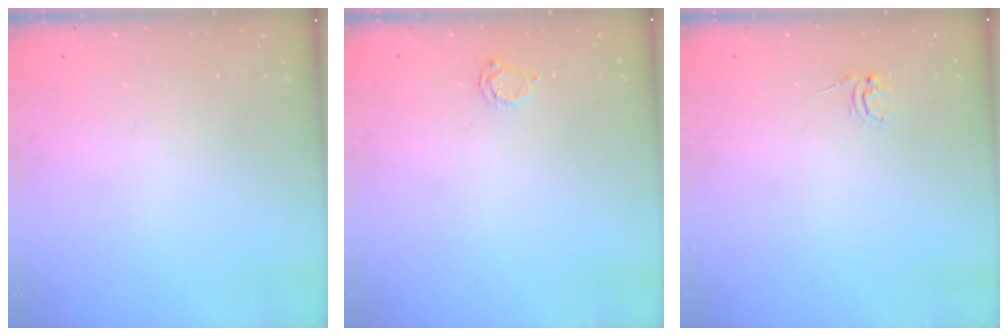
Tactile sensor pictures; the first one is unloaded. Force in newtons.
{"total": 2.3, "press": 2.3, "slide": 0.3}
{"total": 2.5, "press": 2.5, "slide": 0.2}